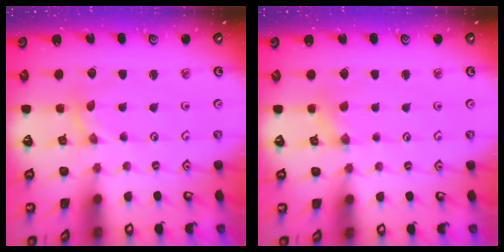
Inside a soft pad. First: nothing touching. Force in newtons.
{"total": 0.6, "press": 0.6, "slide": 0.1}